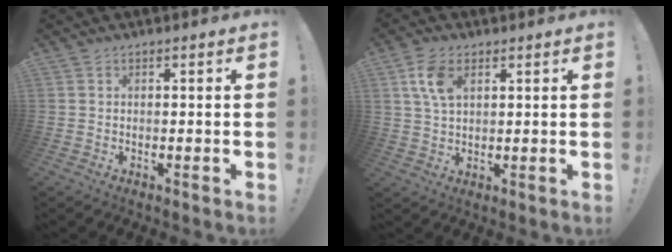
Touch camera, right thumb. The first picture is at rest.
{"total": 8.0, "force": [3.3, 4.8, 5.5], "torque": [-0.108, 0.000, 0.064]}